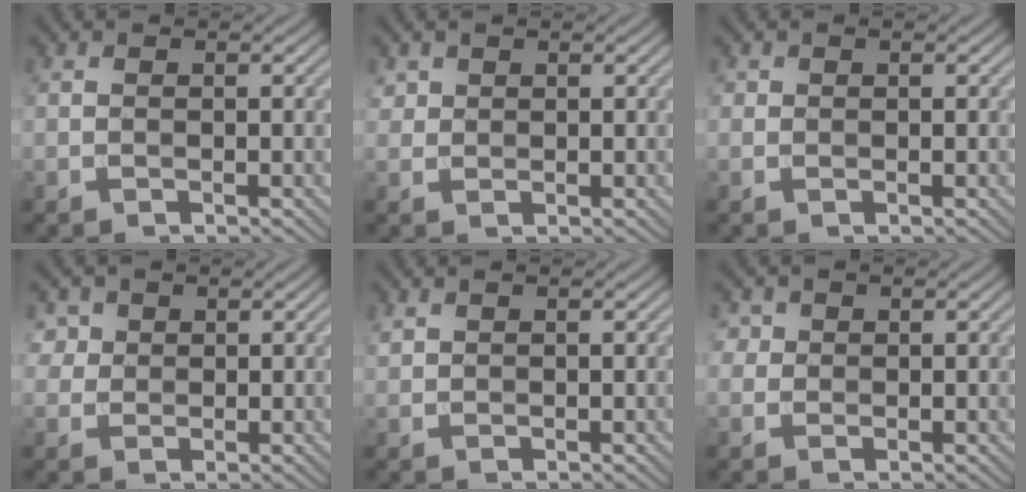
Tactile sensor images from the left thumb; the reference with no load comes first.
{"total": 1.5, "force": [1.0, 1.1, 0.3], "torque": [-0.009, 0.001, 0.022]}
{"total": 0.7, "force": [0.3, 0.6, 0.2], "torque": [0.000, 0.000, 0.003]}
{"total": 3.1, "force": [1.6, 2.5, 0.9], "torque": [-0.036, -0.003, 0.040]}
{"total": 0.9, "force": [0.8, 0.3, 0.3], "torque": [-0.014, 0.001, 0.021]}
{"total": 2.2, "force": [1.0, 1.9, 0.6], "torque": [-0.019, -0.005, 0.022]}